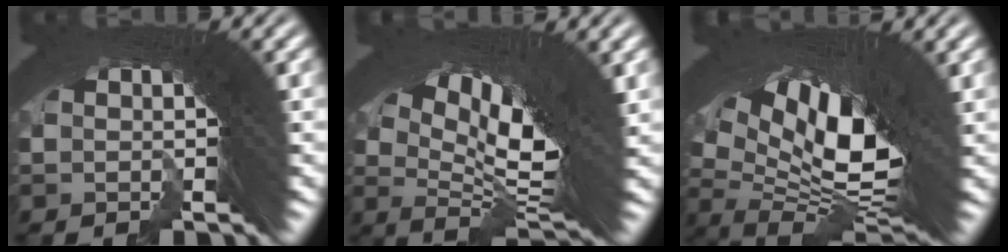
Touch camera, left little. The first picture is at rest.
{"total": 11.5, "force": [2.5, 5.7, 9.6], "torque": [-0.158, -0.006, 0.038]}
{"total": 13.7, "force": [0.9, 7.8, 11.3], "torque": [-0.205, -0.040, 0.030]}